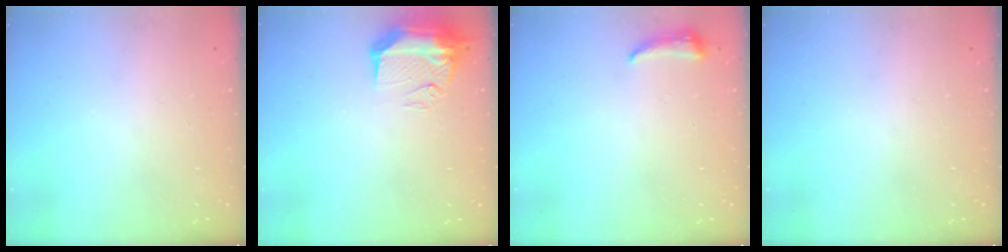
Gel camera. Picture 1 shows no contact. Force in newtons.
{"total": 11.0, "press": 10.9, "slide": 1.1}
{"total": 4.3, "press": 4.2, "slide": 0.9}
{"total": 0.0}